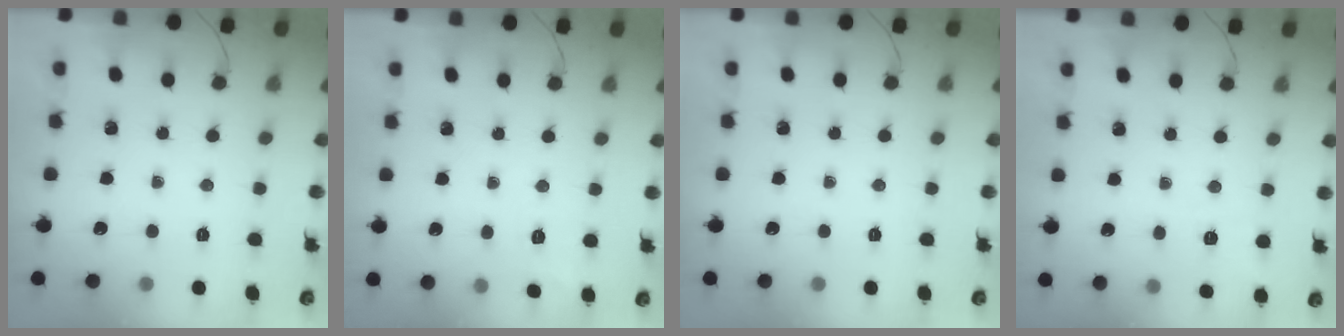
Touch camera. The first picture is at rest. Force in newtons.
{"total": 2.9, "press": 1.7, "slide": 2.3}
{"total": 0.0}
{"total": 2.2, "press": 0.2, "slide": 2.2}